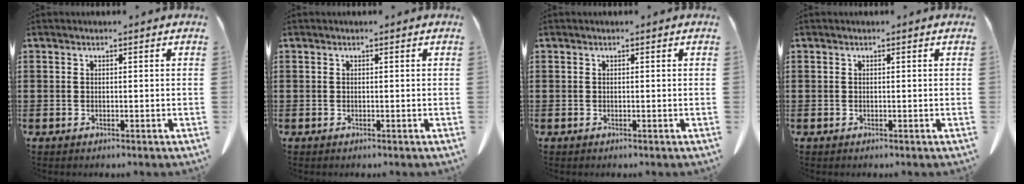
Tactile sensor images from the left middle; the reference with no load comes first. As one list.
[{"total": 0.0}, {"total": 0.0}, {"total": 0.0}]